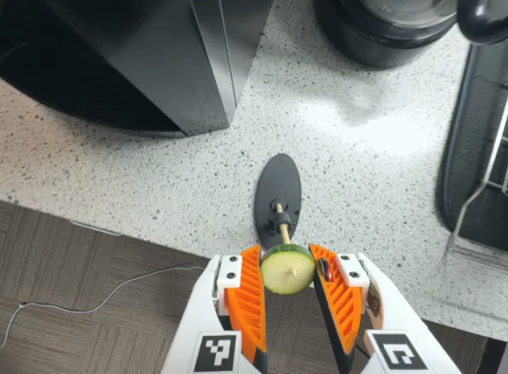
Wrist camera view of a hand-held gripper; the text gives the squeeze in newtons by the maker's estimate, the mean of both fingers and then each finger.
{"total": 11.0, "left": 10.6, "right": 11.5}